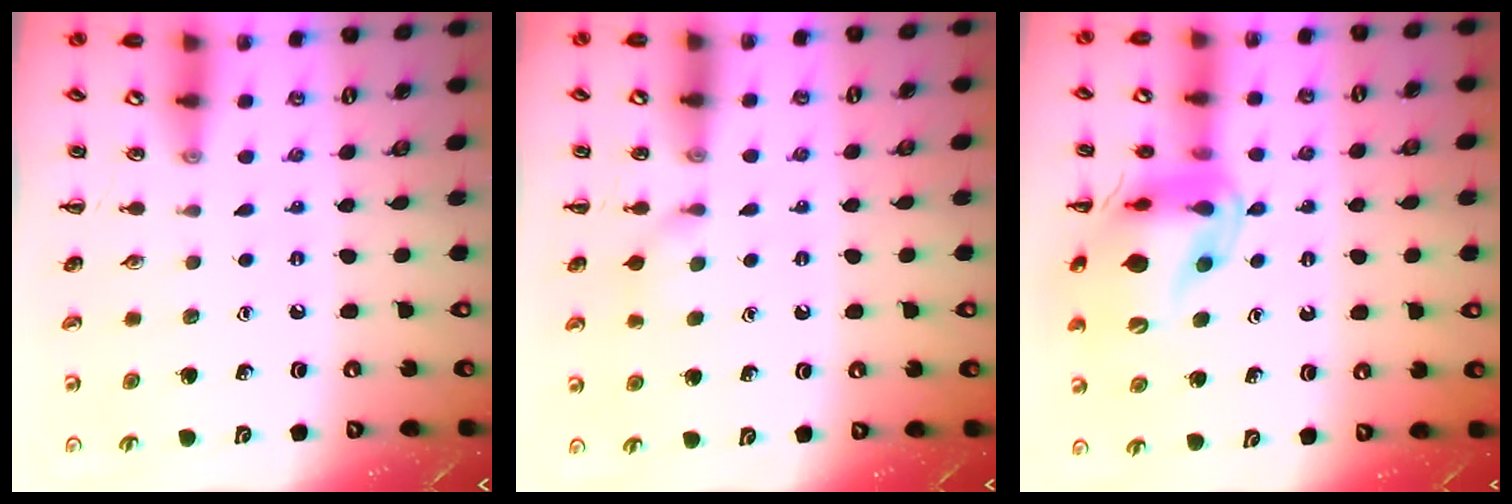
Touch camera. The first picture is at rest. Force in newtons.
{"total": 4.4, "press": 4.1, "slide": 1.7}
{"total": 17.5, "press": 17.3, "slide": 2.6}